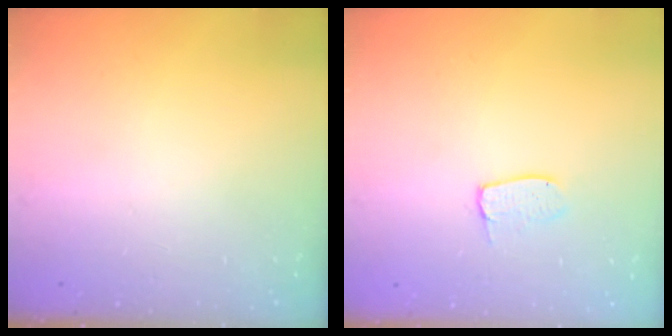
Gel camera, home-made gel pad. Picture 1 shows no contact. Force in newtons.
{"total": 4.3, "press": 4.3, "slide": 0.2}